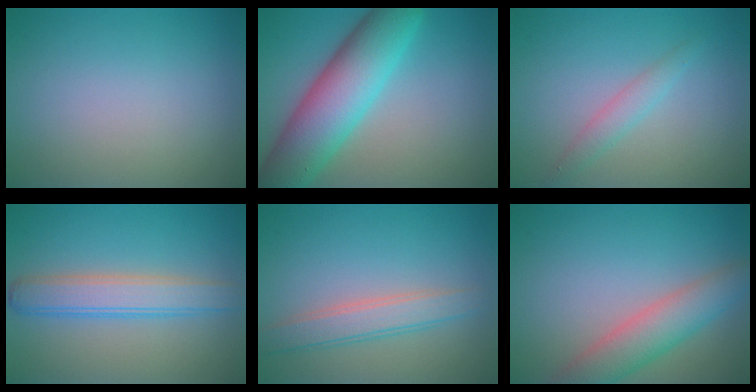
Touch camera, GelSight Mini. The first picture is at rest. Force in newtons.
{"total": 9.6, "press": 9.5, "slide": 0.4}
{"total": 1.7, "press": 1.7, "slide": 0.1}
{"total": 4.2, "press": 4.2, "slide": 0.1}
{"total": 3.2, "press": 3.2, "slide": 0.1}
{"total": 4.9, "press": 4.9, "slide": 0.3}